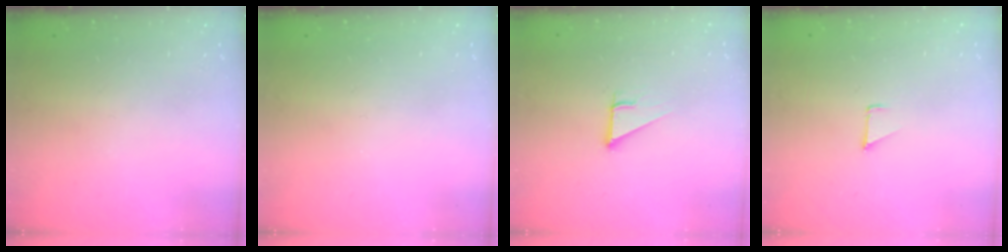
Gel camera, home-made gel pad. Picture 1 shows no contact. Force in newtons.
{"total": 0.0}
{"total": 3.0, "press": 3.0, "slide": 0.1}
{"total": 0.9, "press": 0.8, "slide": 0.1}